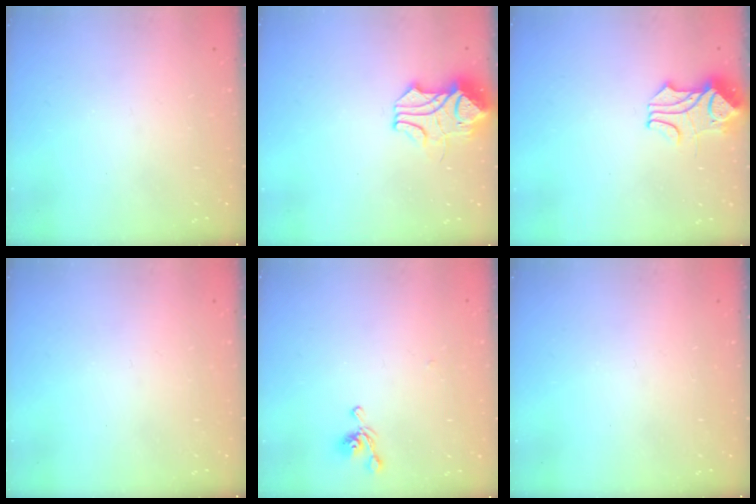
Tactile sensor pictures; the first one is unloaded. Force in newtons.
{"total": 7.0, "press": 6.9, "slide": 1.3}
{"total": 1.8, "press": 1.4, "slide": 1.1}
{"total": 0.0}
{"total": 4.5, "press": 4.5, "slide": 0.6}
{"total": 0.0}